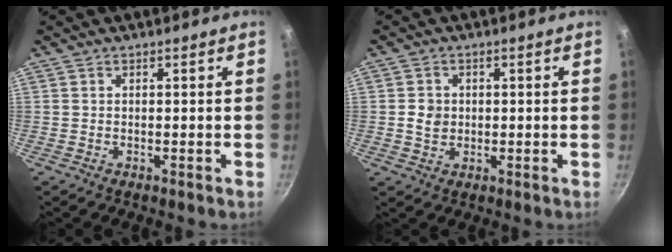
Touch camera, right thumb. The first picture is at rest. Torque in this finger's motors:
{"motor_torque": [-0.01, -0.03, 0.24, 0.03, -0.02]}